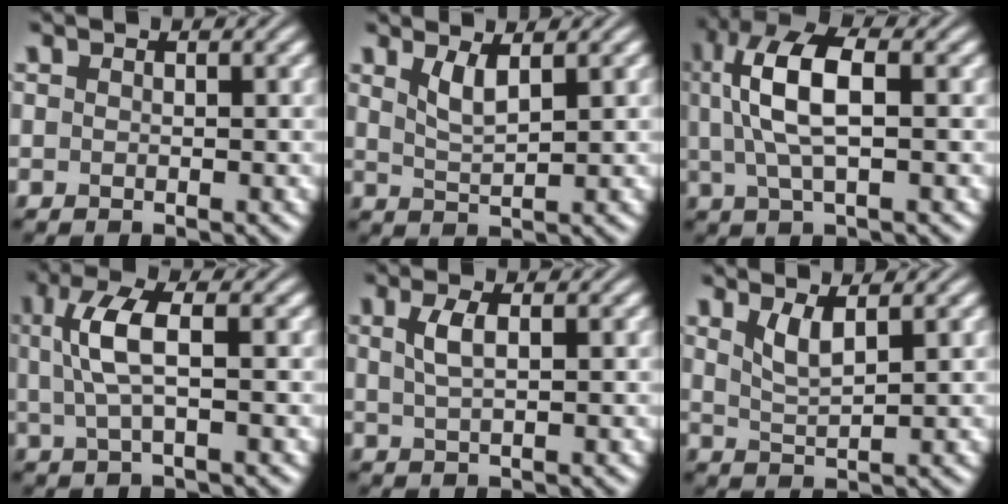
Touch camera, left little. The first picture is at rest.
{"total": 2.2, "force": [1.3, 0.6, 1.7], "torque": [-0.034, -0.007, 0.030]}
{"total": 7.0, "force": [1.3, 2.7, 6.3], "torque": [-0.133, 0.011, 0.020]}
{"total": 4.2, "force": [0.7, 1.2, 4.0], "torque": [-0.087, 0.008, 0.014]}
{"total": 2.1, "force": [0.7, 0.6, 1.9], "torque": [-0.039, 0.003, 0.014]}
{"total": 2.3, "force": [1.4, 0.6, 1.8], "torque": [-0.036, -0.007, 0.030]}